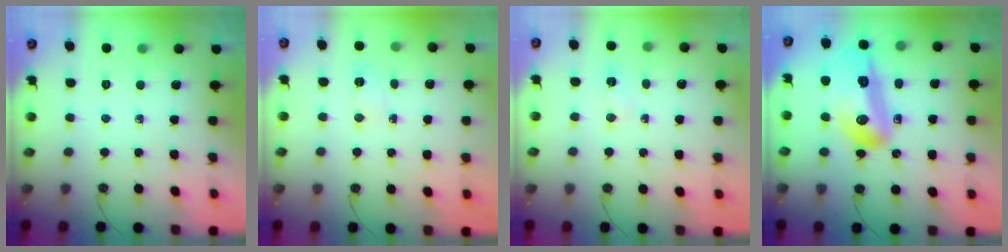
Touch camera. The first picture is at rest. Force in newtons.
{"total": 3.8, "press": 3.8, "slide": 0.7}
{"total": 2.8, "press": 2.8, "slide": 0.2}
{"total": 18.3, "press": 18.1, "slide": 2.5}